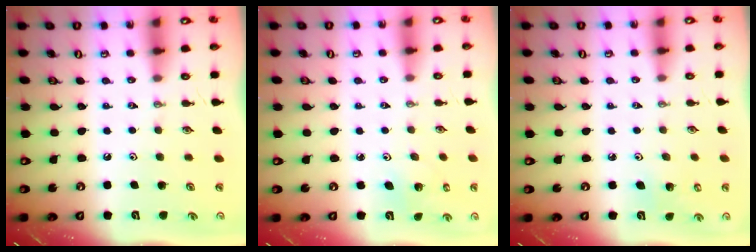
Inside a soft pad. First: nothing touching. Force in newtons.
{"total": 3.2, "press": 3.2, "slide": 0.3}
{"total": 5.1, "press": 4.7, "slide": 1.9}